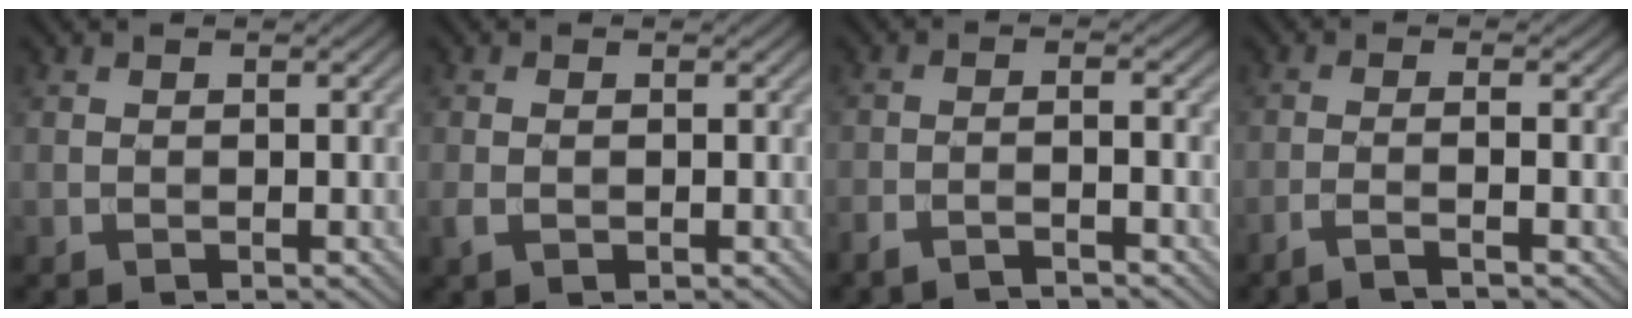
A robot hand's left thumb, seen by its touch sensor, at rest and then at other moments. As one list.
[{"total": 1.4, "force": [-0.3, 0.5, 1.2], "torque": [-0.029, 0.000, -0.007]}, {"total": 3.1, "force": [-2.5, 0.2, 1.8], "torque": [-0.027, 0.001, -0.057]}, {"total": 2.6, "force": [-1.4, 0.2, 2.2], "torque": [-0.025, 0.007, -0.049]}]